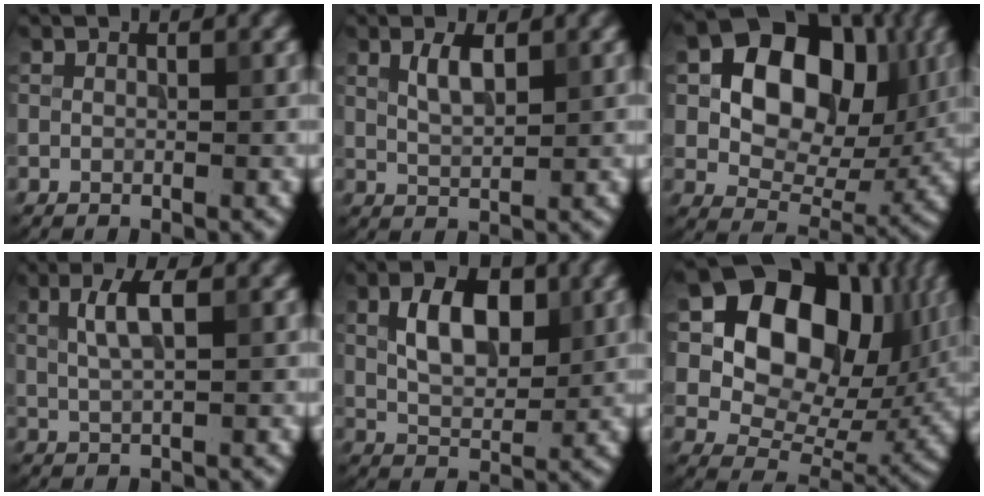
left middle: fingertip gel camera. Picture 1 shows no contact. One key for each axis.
{"total": 2.4, "fx": 1.2, "fy": 0.9, "fz": 1.9, "tx": -0.040, "ty": 0.000, "tz": 0.023}
{"total": 12.8, "fx": 3.0, "fy": 8.7, "fz": 8.9, "tx": -0.129, "ty": 0.001, "tz": 0.045}
{"total": 3.1, "fx": 1.0, "fy": 0.8, "fz": 2.8, "tx": -0.051, "ty": 0.003, "tz": 0.019}
{"total": 5.5, "fx": 1.5, "fy": 3.1, "fz": 4.2, "tx": -0.076, "ty": 0.003, "tz": 0.026}
{"total": 14.7, "fx": 4.3, "fy": 10.2, "fz": 9.6, "tx": -0.148, "ty": 0.010, "tz": 0.078}